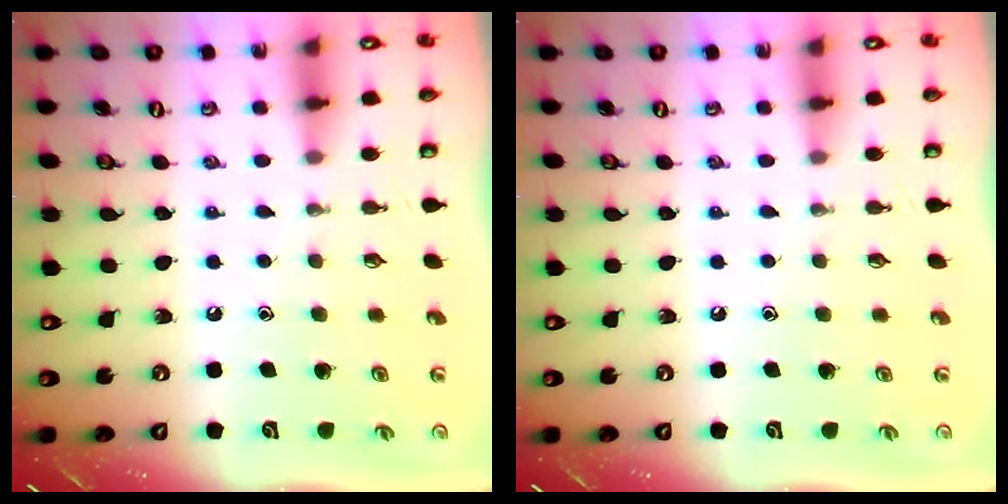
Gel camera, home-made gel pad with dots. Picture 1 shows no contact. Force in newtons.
{"total": 0.0}